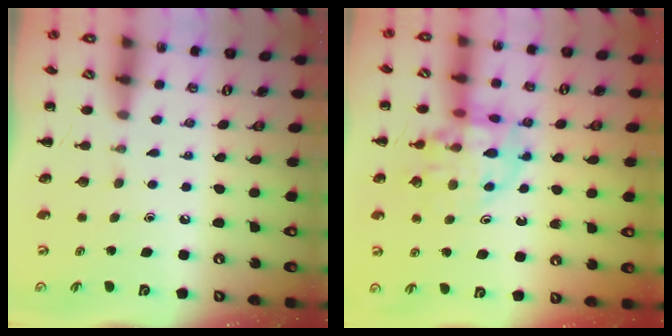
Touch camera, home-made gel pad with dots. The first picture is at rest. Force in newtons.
{"total": 13.6, "press": 13.4, "slide": 2.5}